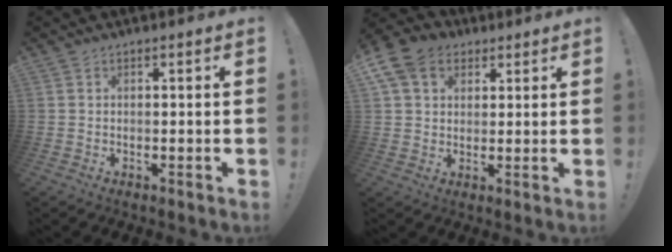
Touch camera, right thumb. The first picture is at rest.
{"total": 11.6, "force": [4.8, 8.9, 5.7], "torque": [-0.108, -0.011, 0.098]}